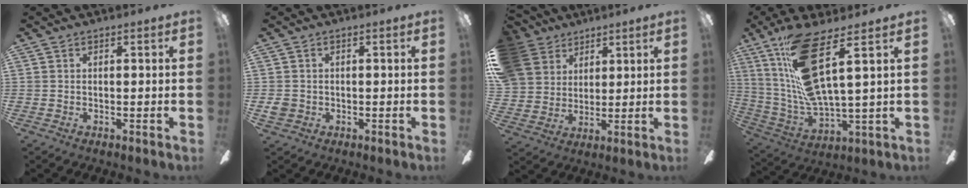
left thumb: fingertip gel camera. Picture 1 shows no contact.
{"total": 2.2, "force": [-0.3, 2.0, 0.7], "torque": [-0.011, 0.004, -0.005]}
{"total": 11.1, "force": [6.6, 8.7, 2.2], "torque": [-0.073, -0.032, 0.133]}
{"total": 18.7, "force": [9.0, 4.4, 15.8], "torque": [-0.342, -0.036, 0.144]}